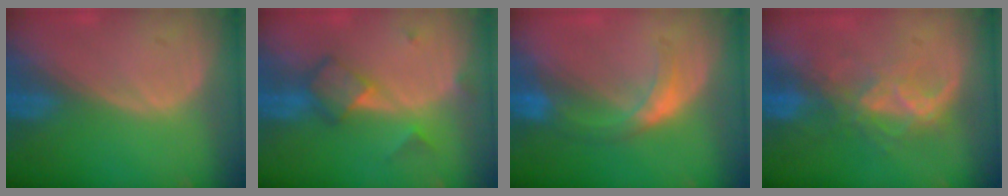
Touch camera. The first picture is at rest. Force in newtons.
{"total": 5.1, "press": 5.1, "slide": 0.6}
{"total": 5.8, "press": 5.1, "slide": 2.7}
{"total": 6.8, "press": 6.2, "slide": 2.8}